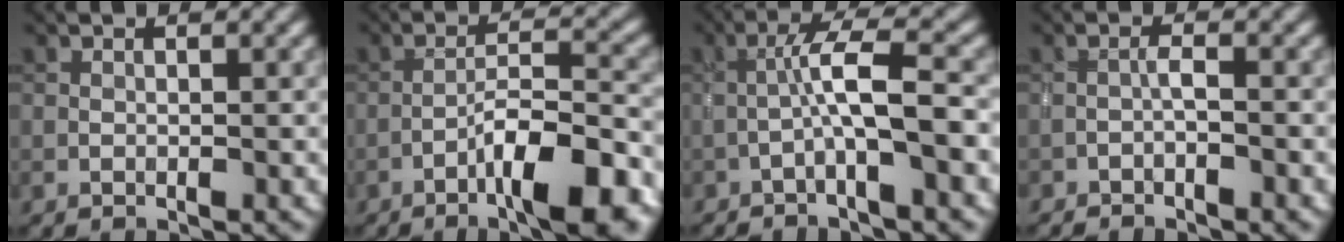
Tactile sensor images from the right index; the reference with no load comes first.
{"total": 8.5, "force": [-4.8, 1.5, 6.9], "torque": [-0.106, 0.018, -0.074]}
{"total": 4.3, "force": [-1.3, 0.3, 4.1], "torque": [-0.073, 0.020, -0.032]}
{"total": 1.4, "force": [-1.2, 0.2, 0.7], "torque": [-0.016, -0.001, -0.025]}